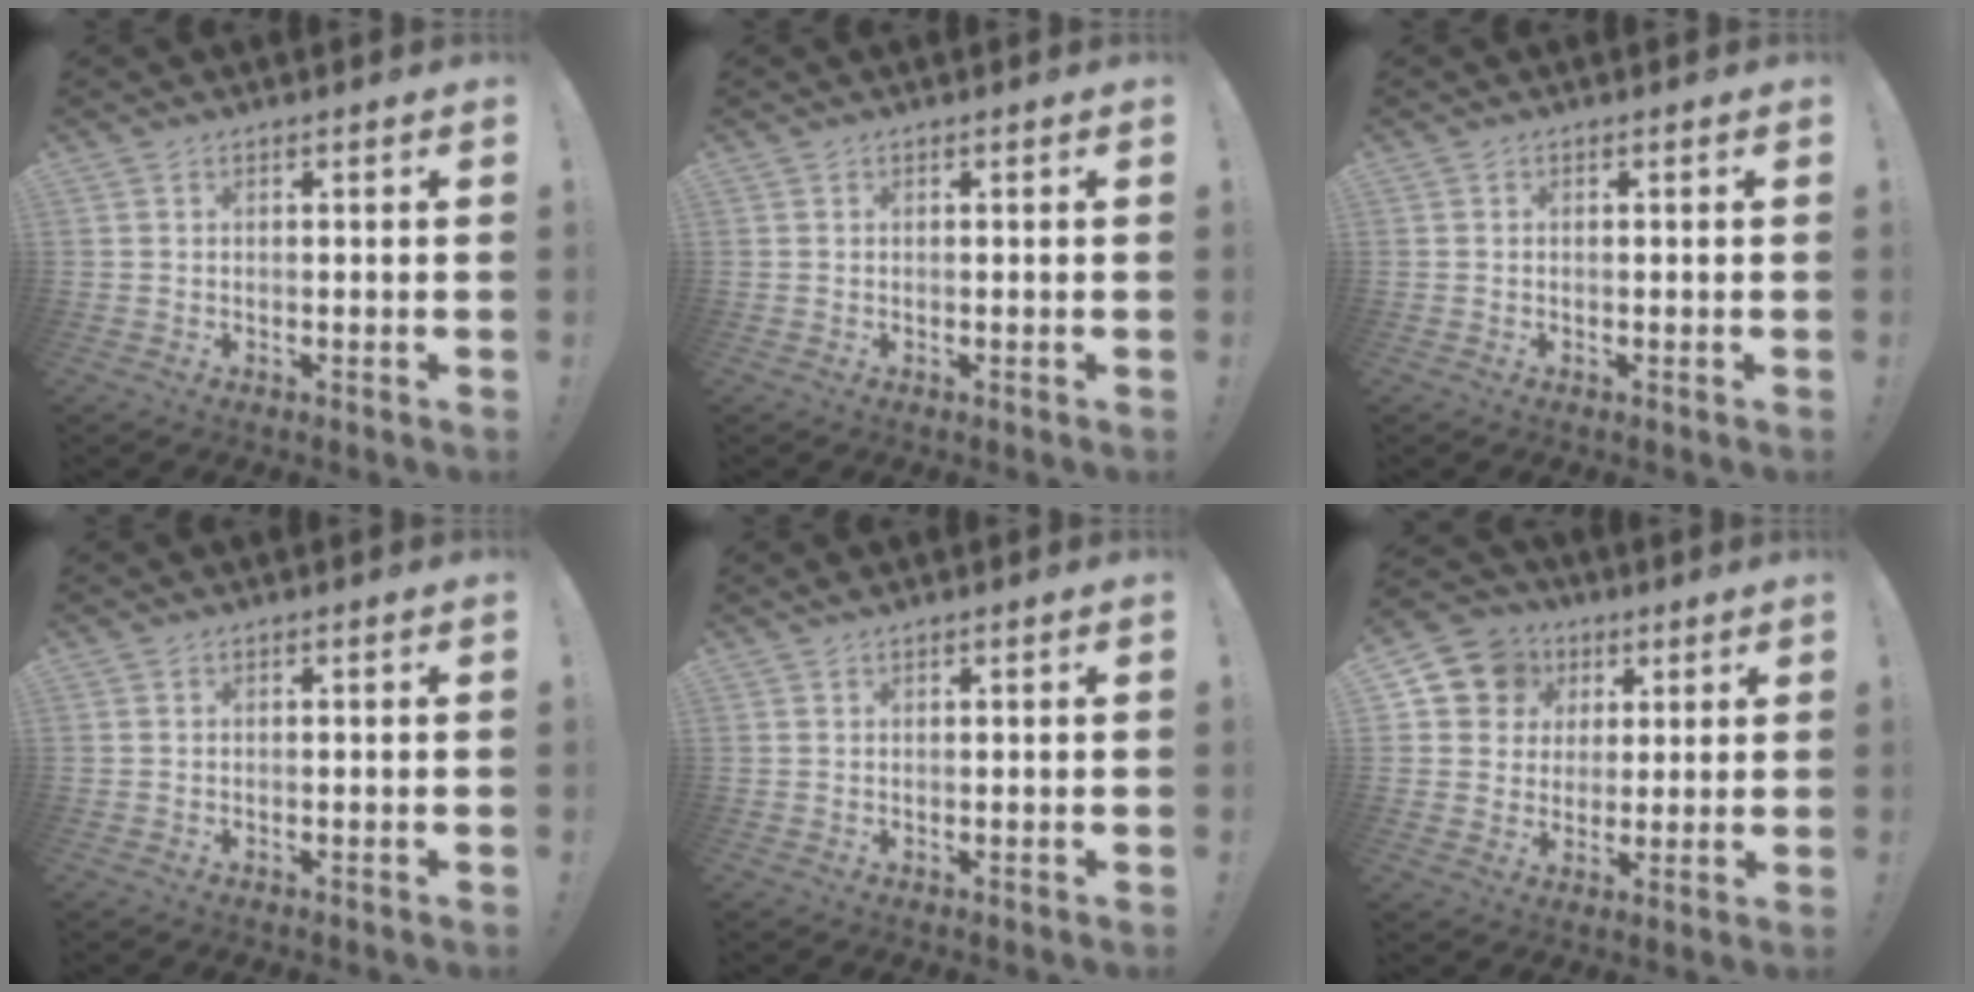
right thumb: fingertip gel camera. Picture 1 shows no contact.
{"total": 0.0}
{"total": 0.0}
{"total": 0.0}
{"total": 1.0, "force": [0.9, -0.1, 0.4], "torque": [-0.008, 0.001, 0.016]}
{"total": 10.1, "force": [3.4, 9.2, 2.5], "torque": [-0.035, -0.013, 0.073]}